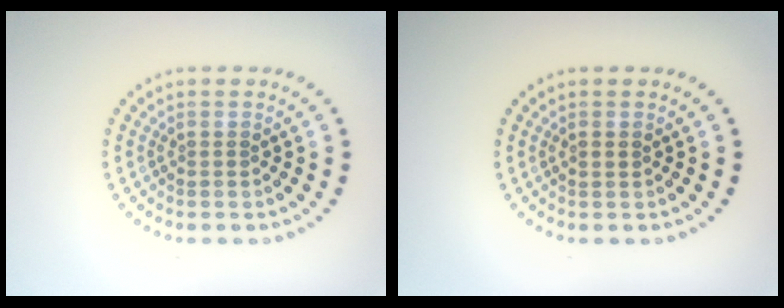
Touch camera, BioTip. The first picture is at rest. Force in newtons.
{"total": 0.9, "press": 0.9, "slide": 0.2}